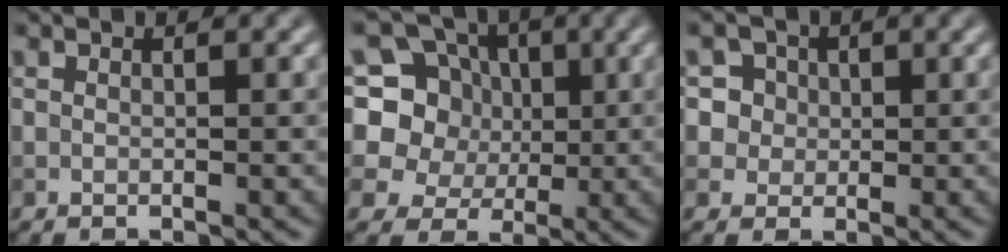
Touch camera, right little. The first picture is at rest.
{"total": 9.6, "force": [2.7, 8.4, 3.8], "torque": [-0.092, 0.025, 0.030]}
{"total": 5.0, "force": [2.1, 4.3, 1.7], "torque": [-0.010, 0.017, 0.019]}